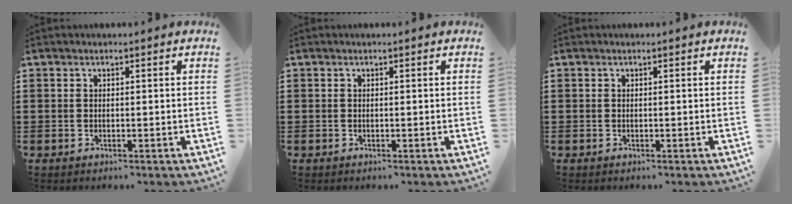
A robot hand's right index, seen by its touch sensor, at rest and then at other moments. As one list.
[{"total": 0.0}, {"total": 0.0}]